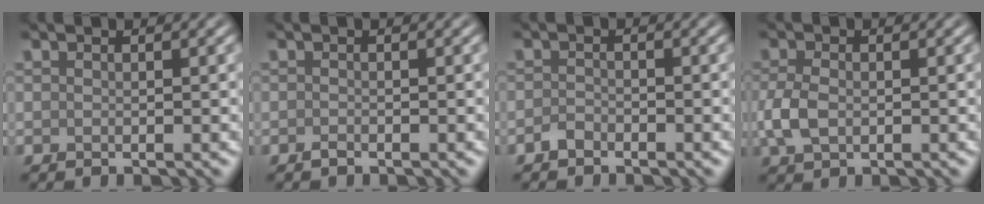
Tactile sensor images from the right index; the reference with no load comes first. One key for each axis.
{"total": 0.5, "fx": -0.4, "fy": 0.1, "fz": 0.3, "tx": -0.004, "ty": 0.001, "tz": -0.009}
{"total": 1.1, "fx": -0.9, "fy": 0.5, "fz": 0.4, "tx": -0.006, "ty": 0.002, "tz": -0.020}
{"total": 3.0, "fx": -0.5, "fy": 1.9, "fz": 2.3, "tx": -0.057, "ty": -0.004, "tz": -0.011}